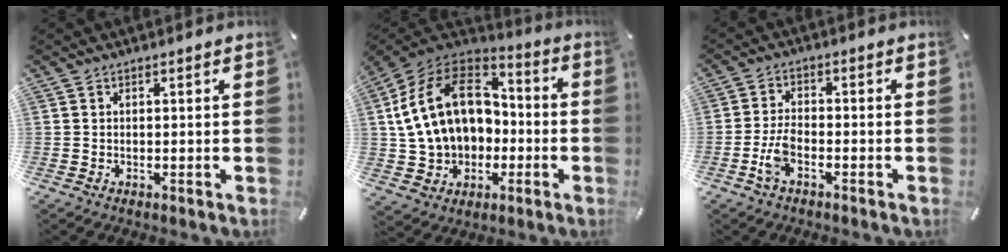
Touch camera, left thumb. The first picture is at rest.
{"total": 20.1, "force": [1.2, 15.9, 12.2], "torque": [-0.245, 0.011, 0.031]}
{"total": 5.2, "force": [-2.4, 2.5, 3.9], "torque": [-0.090, 0.004, -0.048]}